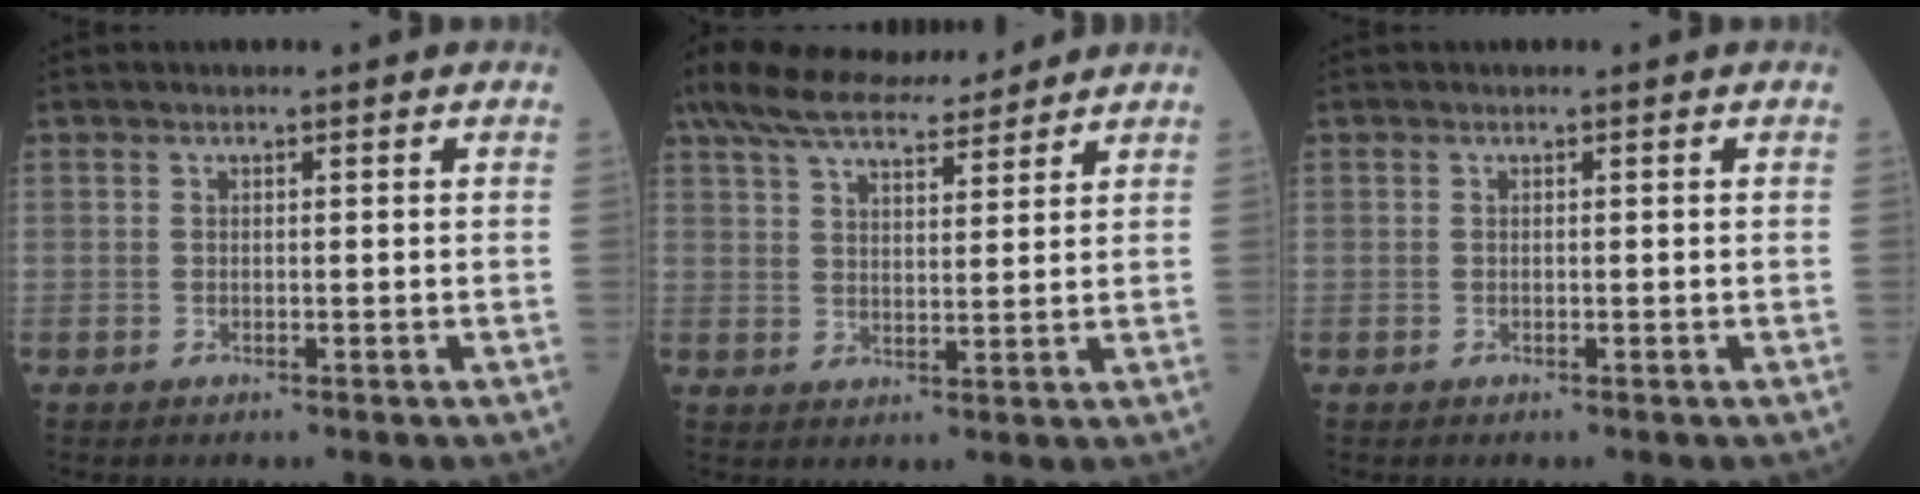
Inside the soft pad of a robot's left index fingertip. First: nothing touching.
{"total": 14.9, "force": [12.9, 3.2, 6.8], "torque": [-0.130, 0.037, 0.212]}
{"total": 0.0}